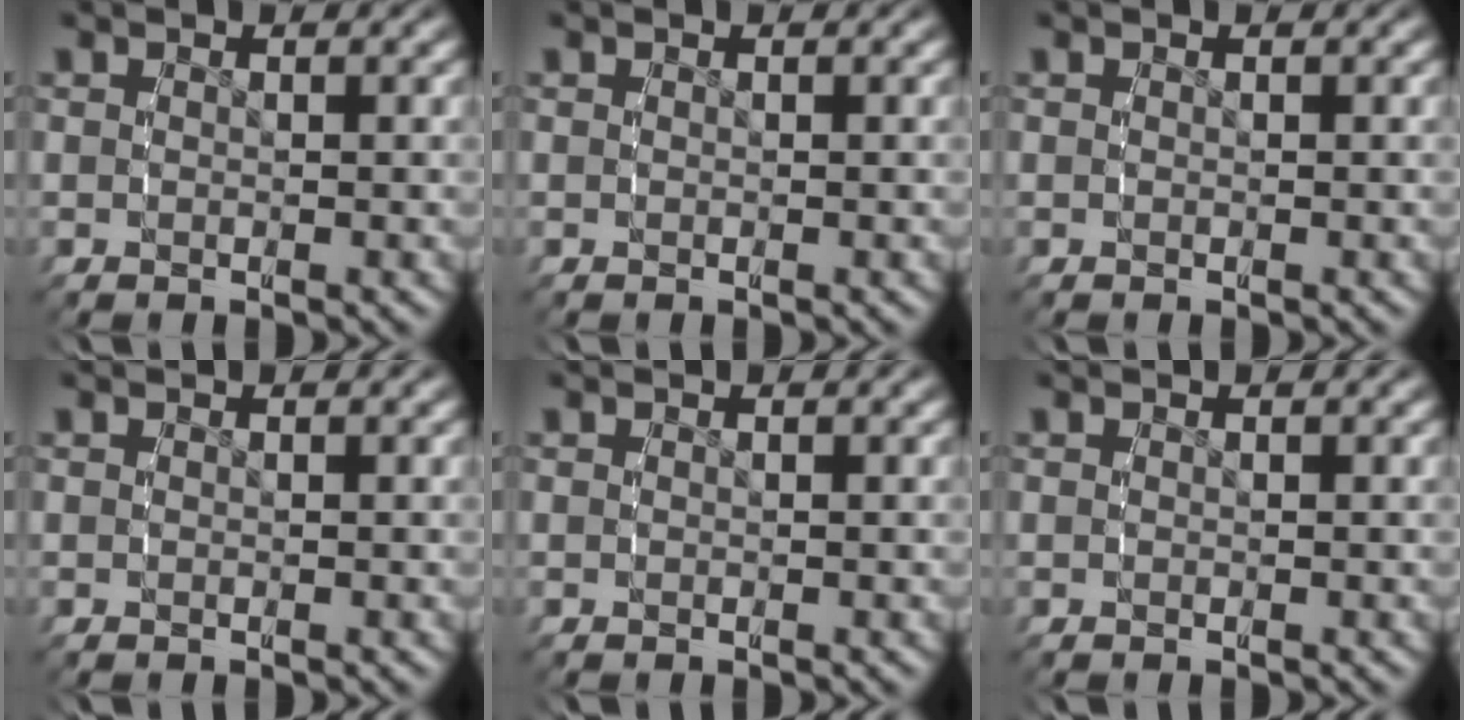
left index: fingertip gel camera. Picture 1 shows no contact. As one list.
[{"total": 0.0}, {"total": 0.0}, {"total": 0.0}, {"total": 0.0}, {"total": 0.0}]